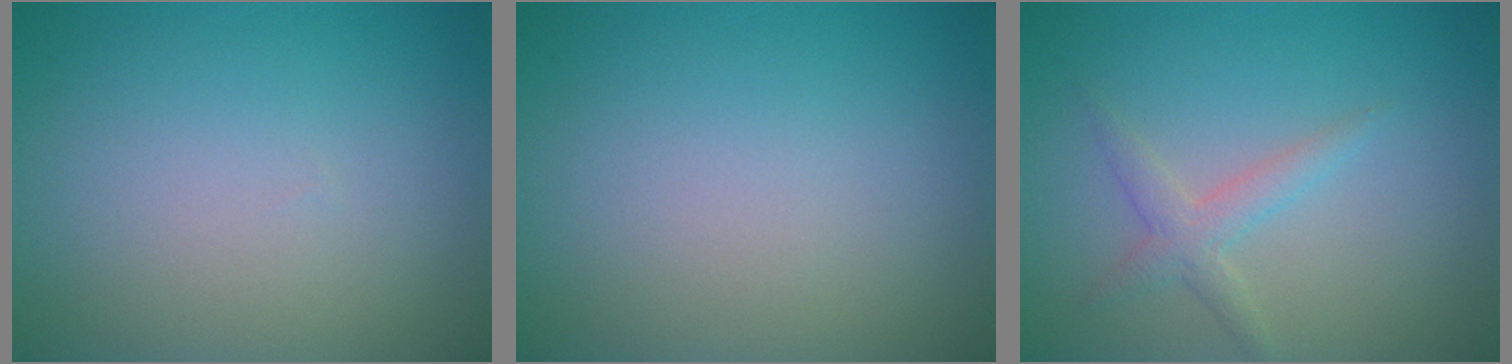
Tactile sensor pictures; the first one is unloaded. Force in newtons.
{"total": 0.0}
{"total": 2.0, "press": 2.0, "slide": 0.0}